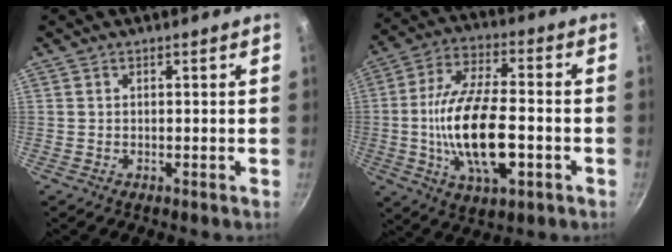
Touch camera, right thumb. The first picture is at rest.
{"total": 18.1, "force": [-3.7, 7.9, 15.9], "torque": [-0.291, 0.020, -0.068]}